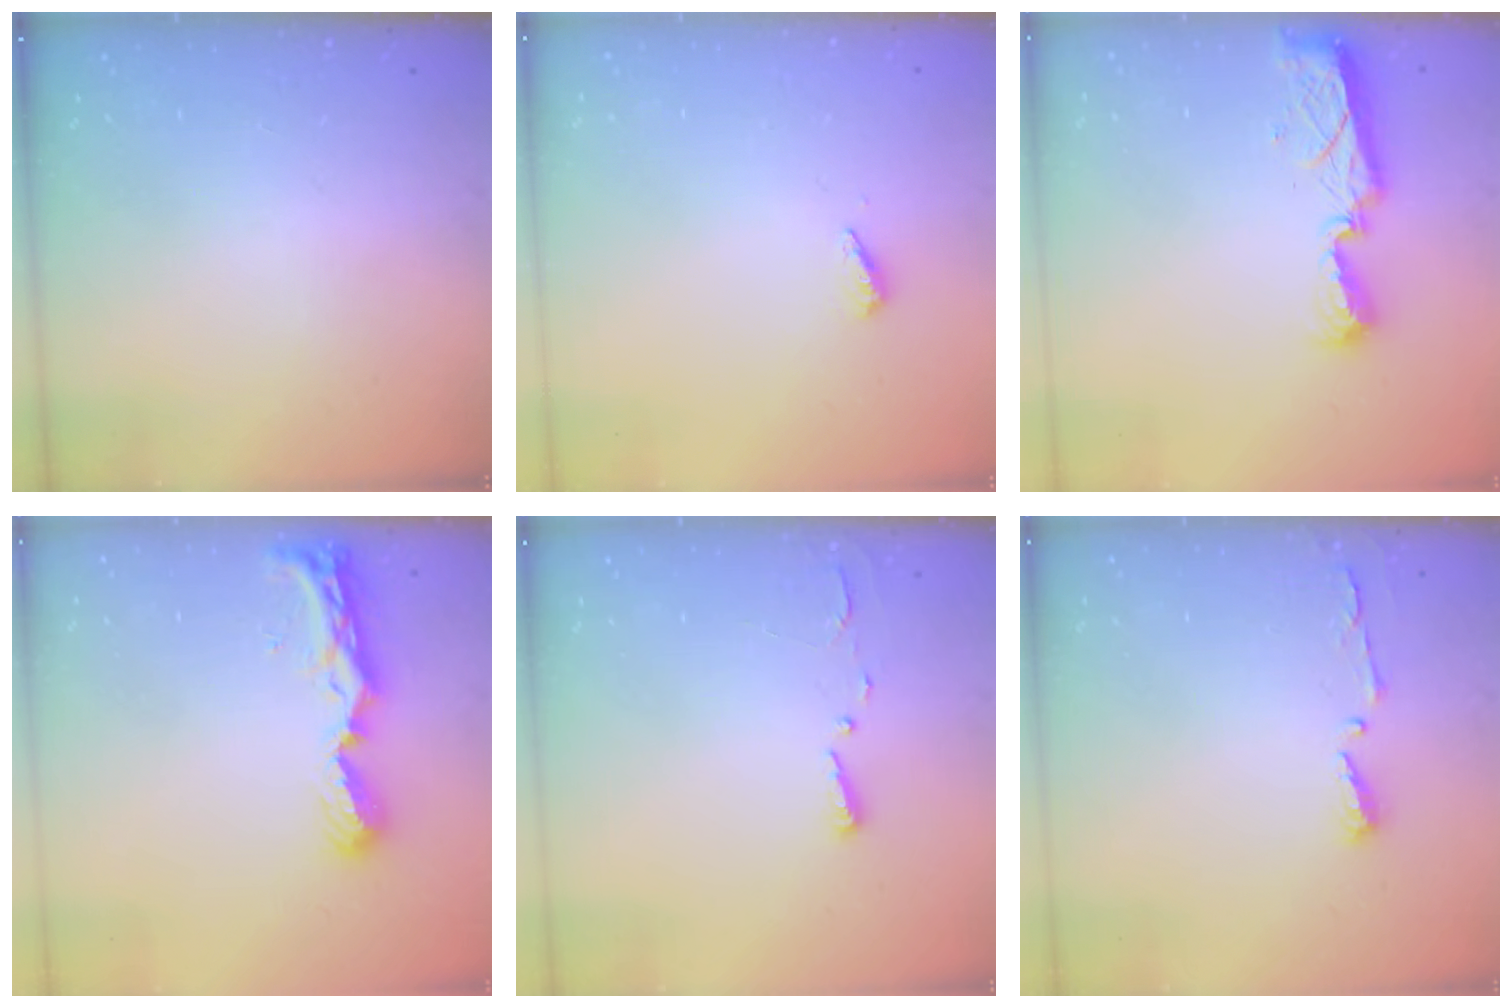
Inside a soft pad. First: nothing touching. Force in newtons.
{"total": 2.9, "press": 2.9, "slide": 0.3}
{"total": 8.2, "press": 8.2, "slide": 0.4}
{"total": 8.3, "press": 8.3, "slide": 0.6}
{"total": 2.7, "press": 2.7, "slide": 0.4}
{"total": 3.7, "press": 3.7, "slide": 0.5}